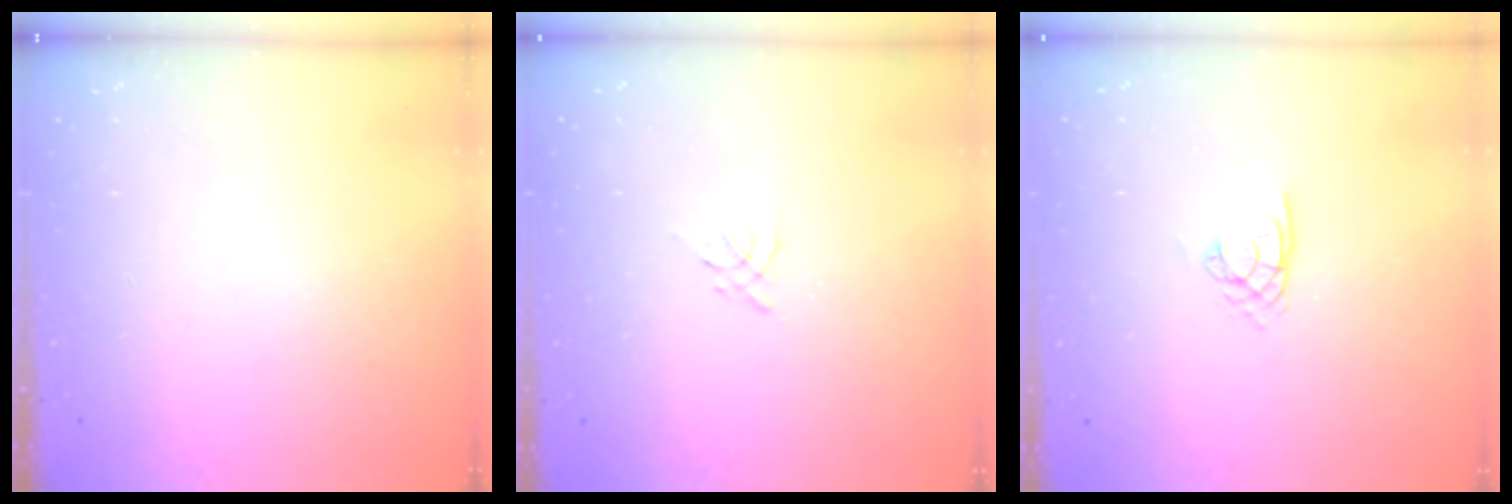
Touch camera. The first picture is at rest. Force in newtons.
{"total": 0.0}
{"total": 2.2, "press": 2.2, "slide": 0.2}